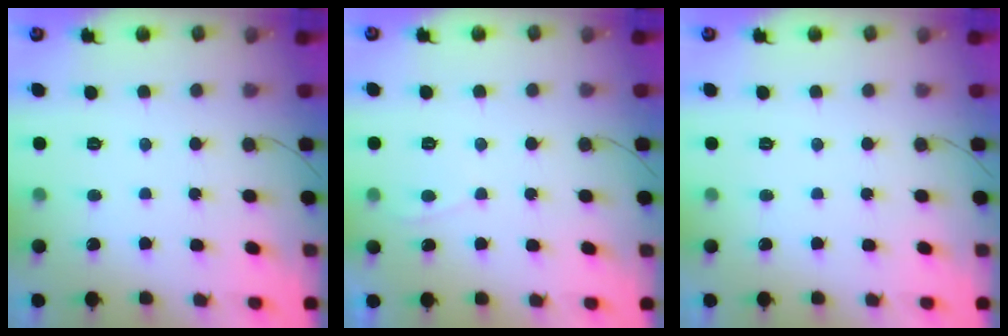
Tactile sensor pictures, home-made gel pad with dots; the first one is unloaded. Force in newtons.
{"total": 2.7, "press": 2.7, "slide": 0.2}
{"total": 0.0}